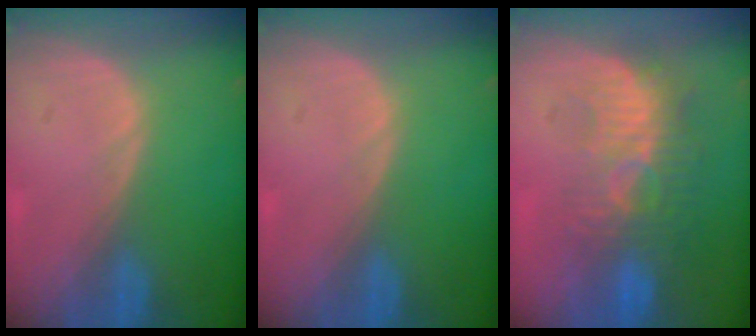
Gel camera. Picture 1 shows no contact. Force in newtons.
{"total": 0.0}
{"total": 9.4, "press": 8.7, "slide": 3.7}